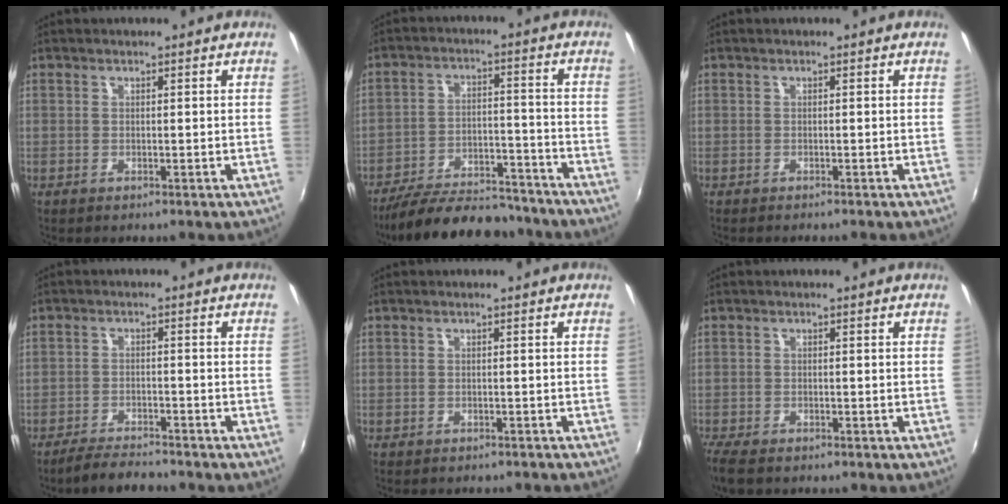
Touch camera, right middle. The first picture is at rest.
{"total": 19.3, "force": [-16.8, 5.7, 7.8], "torque": [-0.155, -0.003, -0.237]}
{"total": 0.6, "force": [-0.6, 0.0, 0.1], "torque": [-0.001, -0.005, -0.012]}
{"total": 5.2, "force": [-4.8, 0.7, 1.7], "torque": [-0.053, -0.010, -0.085]}
{"total": 3.0, "force": [-2.7, 1.0, 0.9], "torque": [-0.022, -0.013, -0.035]}
{"total": 4.6, "force": [-3.8, 1.4, 2.3], "torque": [-0.060, -0.023, -0.075]}